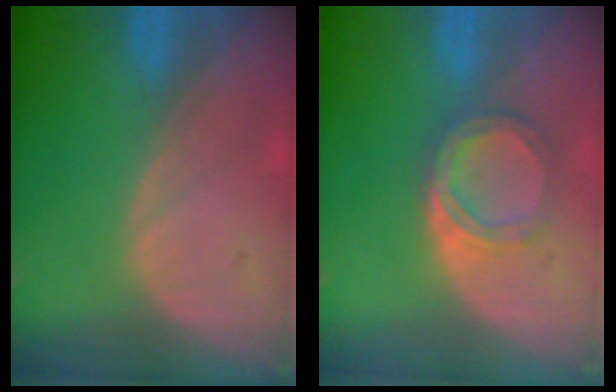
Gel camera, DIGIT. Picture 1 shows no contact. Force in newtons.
{"total": 4.8, "press": 4.6, "slide": 1.3}